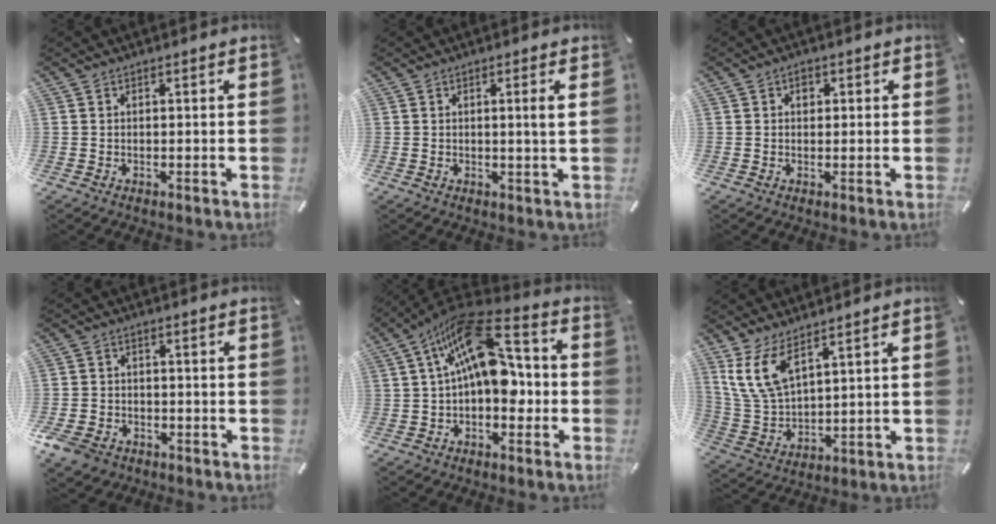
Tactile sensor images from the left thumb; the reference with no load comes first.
{"total": 3.3, "force": [0.7, 0.0, 3.3], "torque": [-0.053, -0.008, 0.007]}
{"total": 1.7, "force": [0.4, 1.4, 0.7], "torque": [0.000, 0.000, 0.003]}
{"total": 4.7, "force": [-3.0, 3.3, 1.4], "torque": [-0.046, 0.008, -0.063]}
{"total": 18.7, "force": [4.0, 10.0, 15.3], "torque": [-0.261, -0.027, 0.059]}
{"total": 10.8, "force": [7.0, 4.8, 6.7], "torque": [-0.174, -0.027, 0.128]}